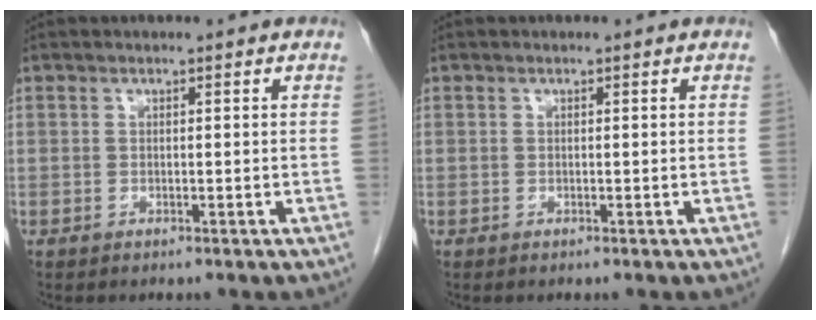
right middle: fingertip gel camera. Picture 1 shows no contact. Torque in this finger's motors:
{"motor_torque": [0.00, 0.00, 0.00, 0.00]}